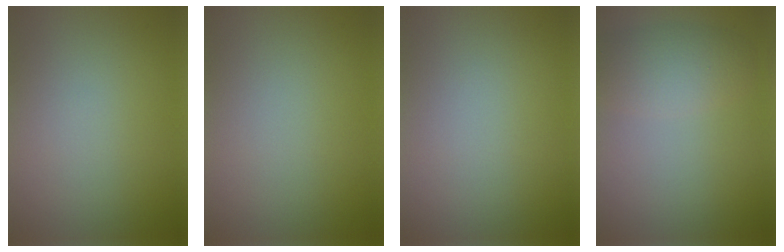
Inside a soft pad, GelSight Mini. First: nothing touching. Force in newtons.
{"total": 0.0}
{"total": 0.0}
{"total": 3.2, "press": 3.2, "slide": 0.1}